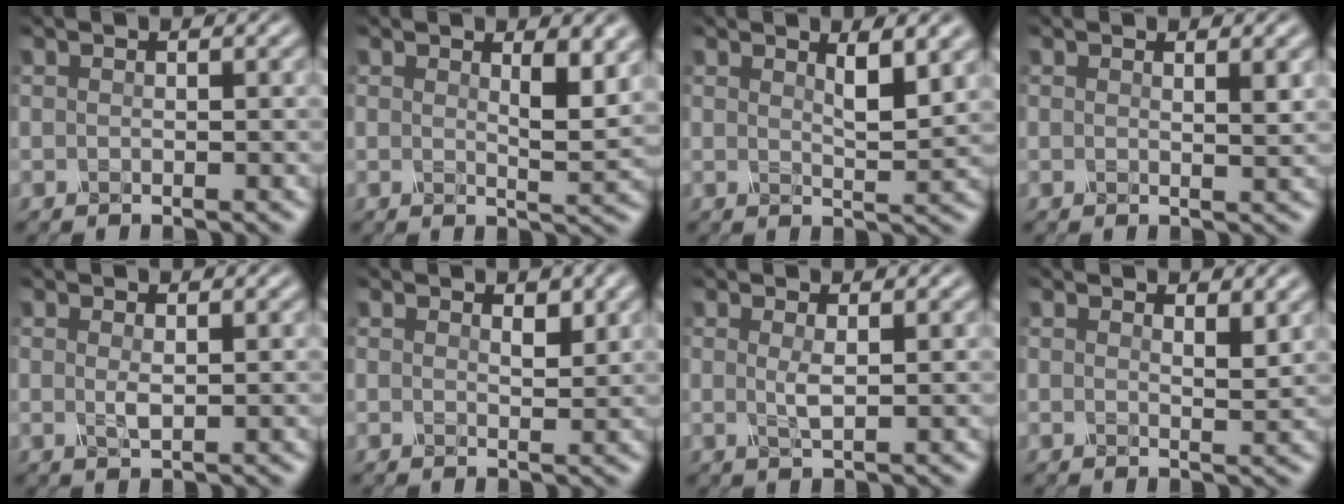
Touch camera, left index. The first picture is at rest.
{"total": 3.4, "force": [1.6, 0.9, 2.8], "torque": [-0.040, -0.010, 0.026]}
{"total": 2.9, "force": [1.4, 0.7, 2.5], "torque": [-0.035, -0.006, 0.024]}
{"total": 1.4, "force": [0.8, 0.4, 1.0], "torque": [-0.007, -0.003, 0.010]}
{"total": 0.8, "force": [0.2, 0.2, 0.8], "torque": [-0.018, -0.004, 0.005]}
{"total": 1.3, "force": [0.9, 0.5, 0.8], "torque": [-0.014, -0.005, 0.017]}
{"total": 1.1, "force": [0.2, 0.2, 1.1], "torque": [-0.024, -0.006, 0.005]}
{"total": 1.9, "force": [1.5, 0.5, 1.1], "torque": [-0.012, -0.006, 0.025]}